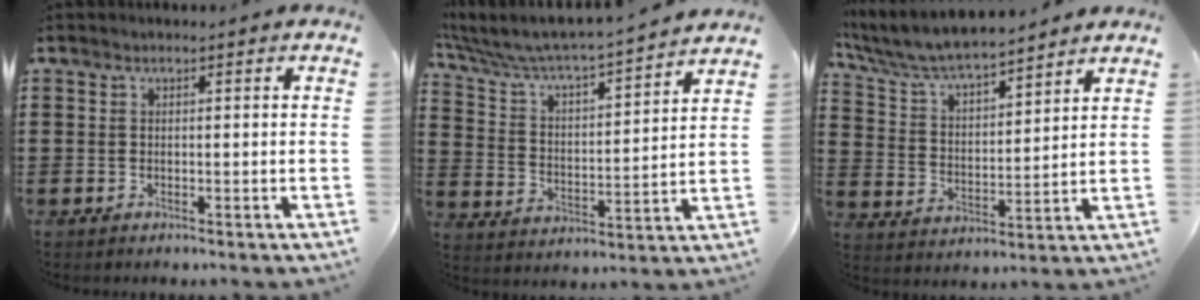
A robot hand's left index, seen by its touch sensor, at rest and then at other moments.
{"total": 4.7, "force": [4.5, 0.0, 1.3], "torque": [-0.052, -0.041, 0.065]}
{"total": 6.8, "force": [6.3, 0.9, 2.3], "torque": [-0.073, -0.036, 0.107]}